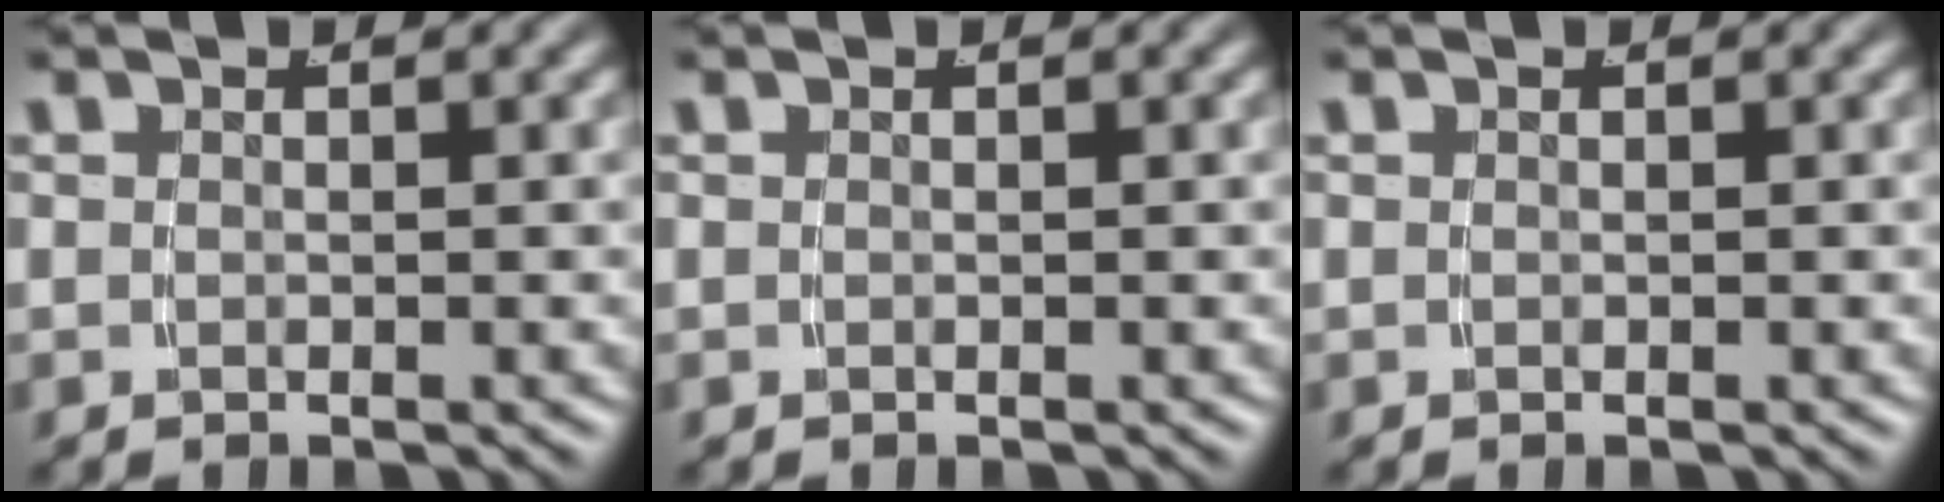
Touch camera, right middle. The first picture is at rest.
{"total": 0.0}
{"total": 0.0}